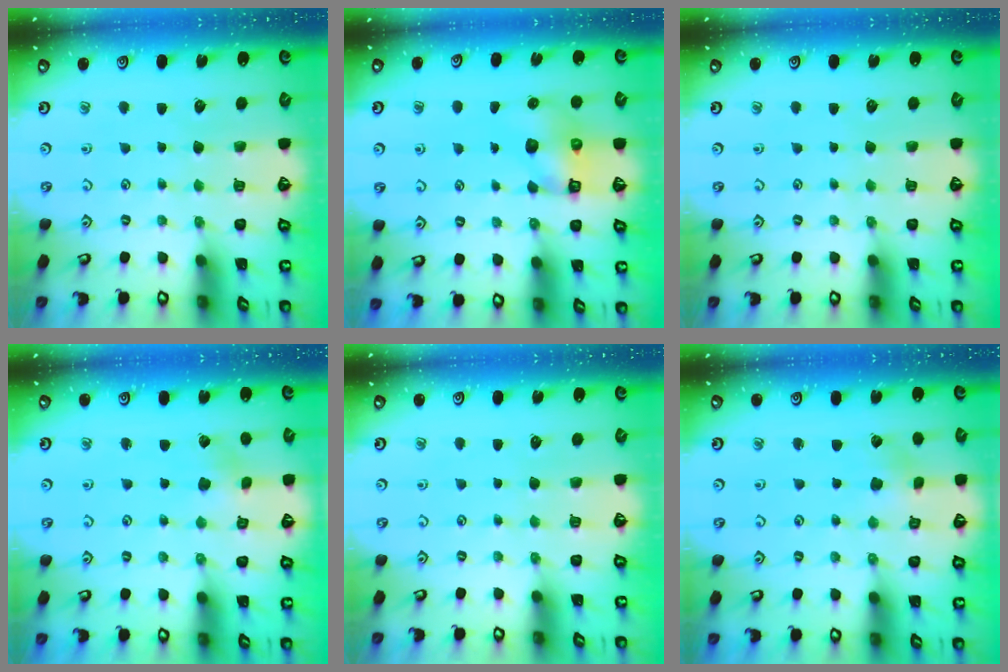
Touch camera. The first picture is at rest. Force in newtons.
{"total": 6.4, "press": 6.4, "slide": 0.9}
{"total": 0.0}
{"total": 2.1, "press": 2.0, "slide": 0.3}
{"total": 0.0}
{"total": 1.4, "press": 1.4, "slide": 0.2}